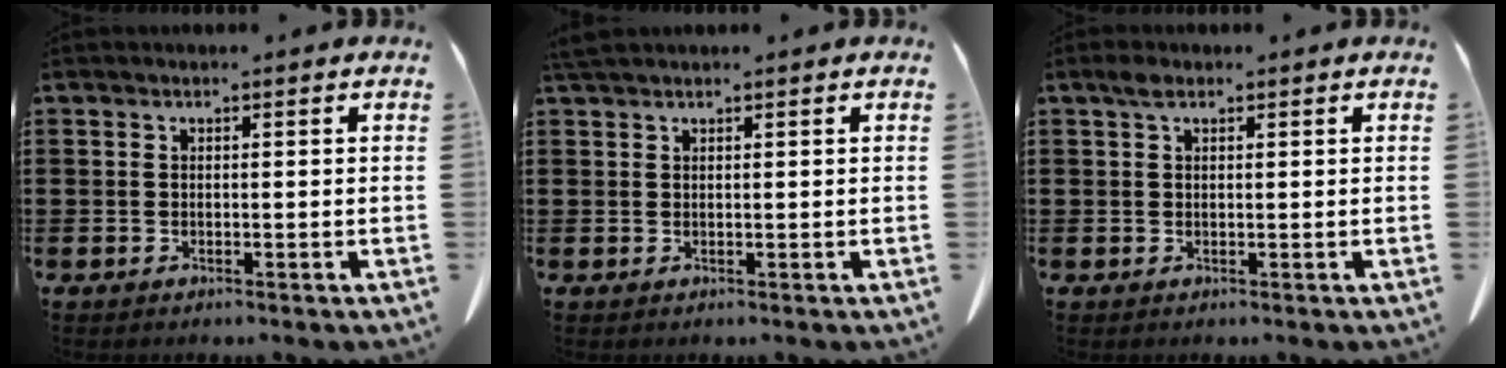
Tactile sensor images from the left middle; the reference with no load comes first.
{"total": 1.3, "force": [1.2, 0.1, 0.6], "torque": [-0.014, -0.001, 0.023]}
{"total": 1.7, "force": [1.0, 1.0, 1.0], "torque": [-0.024, 0.005, 0.018]}